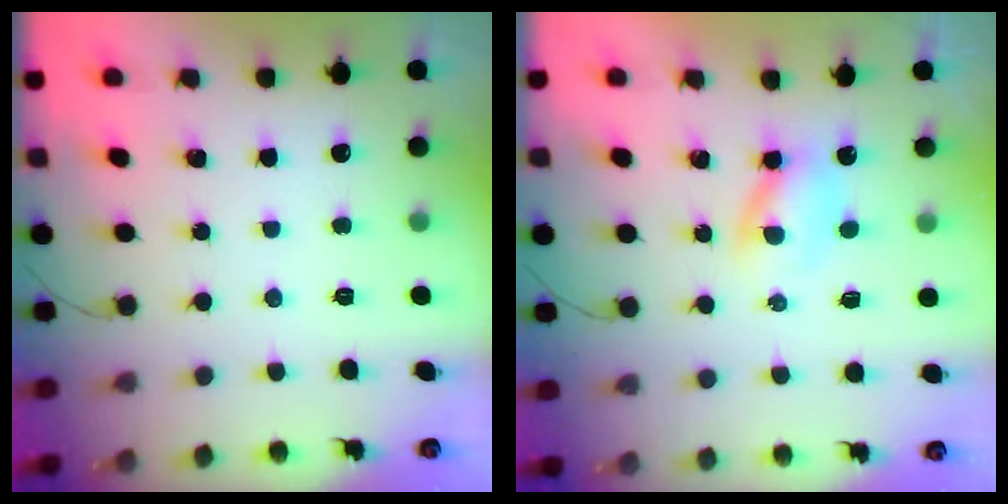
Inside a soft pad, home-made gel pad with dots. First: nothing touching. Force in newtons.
{"total": 2.5, "press": 2.2, "slide": 1.2}